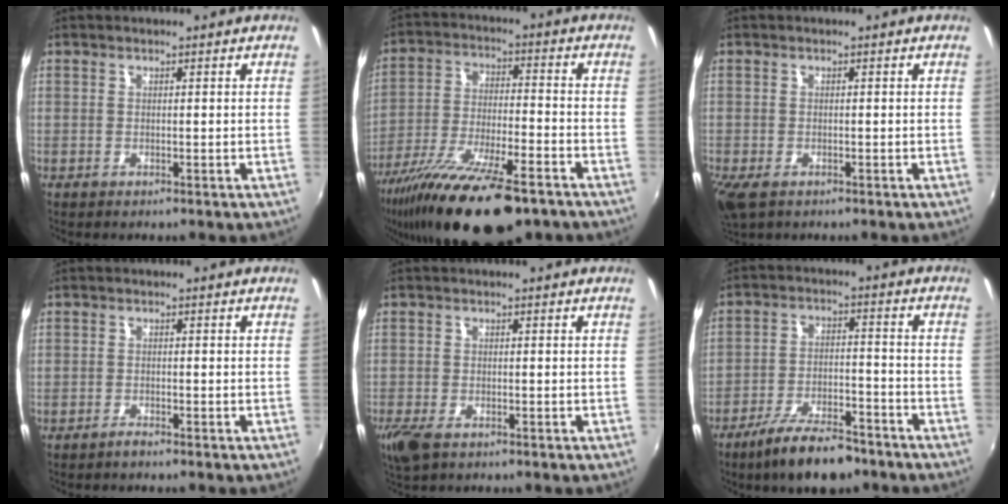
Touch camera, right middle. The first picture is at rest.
{"total": 22.0, "force": [-15.9, 5.6, 14.1], "torque": [-0.270, -0.056, -0.266]}
{"total": 3.7, "force": [-2.0, 1.9, 2.6], "torque": [-0.053, -0.017, -0.033]}
{"total": 1.1, "force": [-1.0, 0.2, 0.2], "torque": [-0.004, -0.002, -0.021]}
{"total": 4.4, "force": [-2.7, 1.9, 2.8], "torque": [-0.068, -0.017, -0.052]}
{"total": 12.0, "force": [-9.2, 3.7, 6.8], "torque": [-0.139, -0.011, -0.151]}